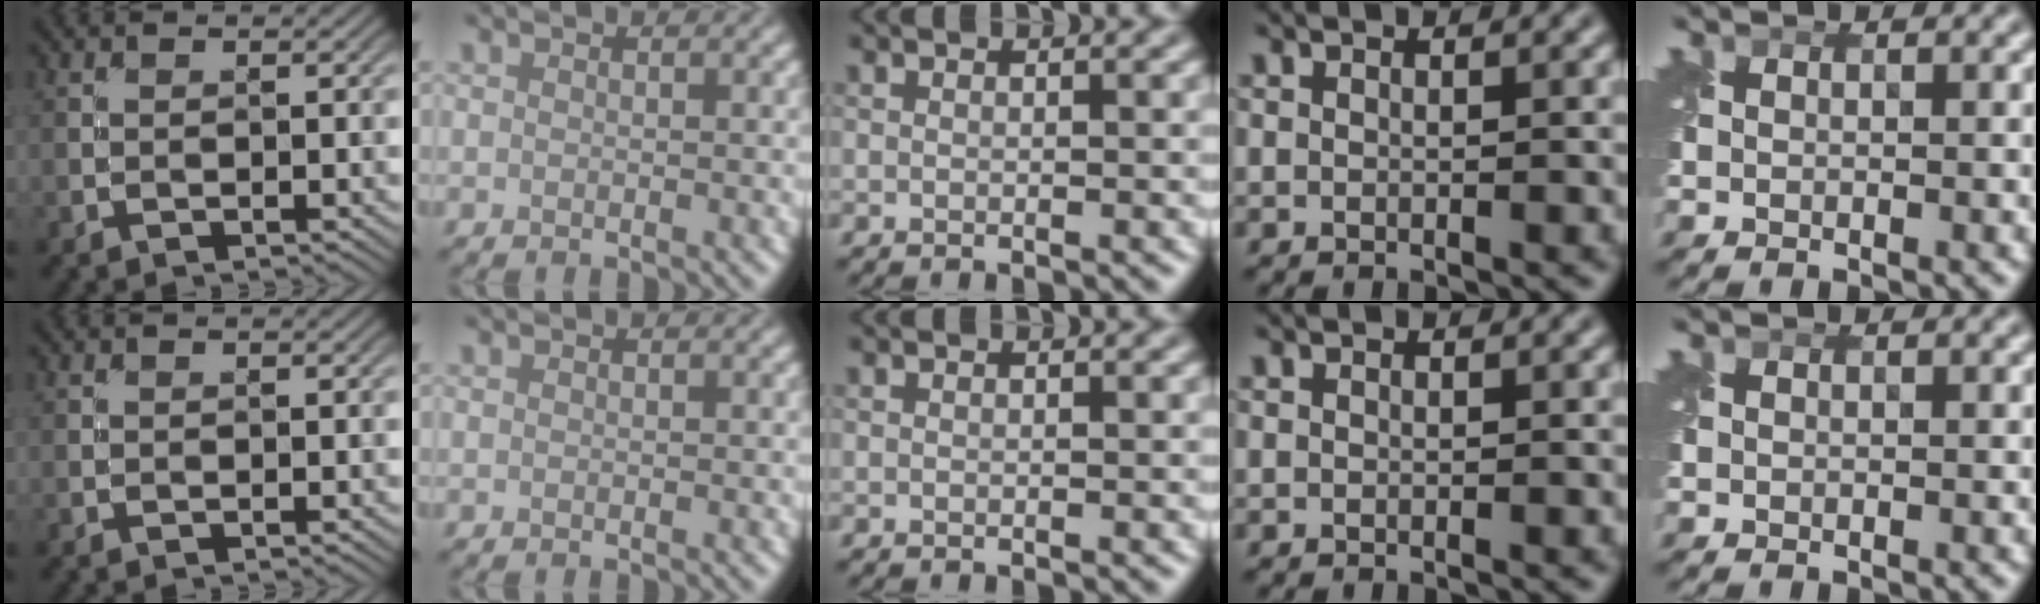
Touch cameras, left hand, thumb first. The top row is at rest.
{}